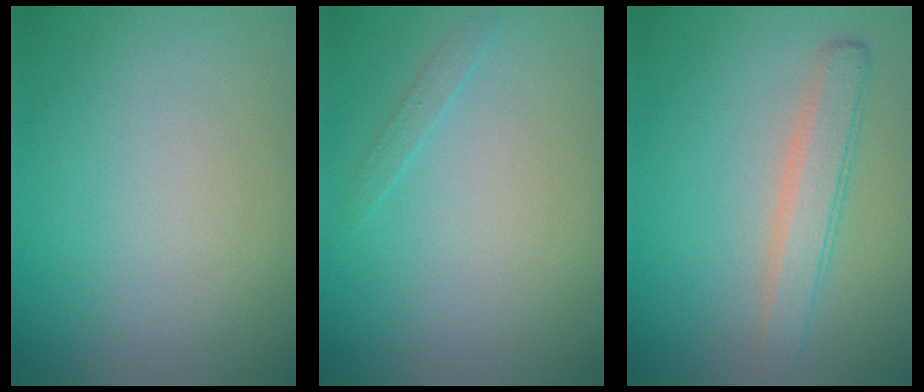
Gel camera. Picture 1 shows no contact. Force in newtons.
{"total": 0.8, "press": 0.8, "slide": 0.1}
{"total": 3.0, "press": 3.0, "slide": 0.1}